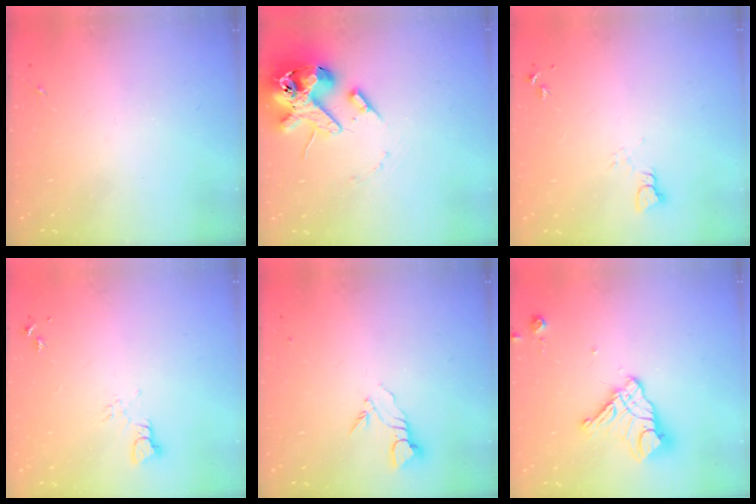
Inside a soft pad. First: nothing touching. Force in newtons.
{"total": 15.6, "press": 15.4, "slide": 2.4}
{"total": 2.2, "press": 2.2, "slide": 0.2}
{"total": 4.0, "press": 3.9, "slide": 0.3}
{"total": 3.8, "press": 3.8, "slide": 0.2}
{"total": 14.6, "press": 14.5, "slide": 1.4}